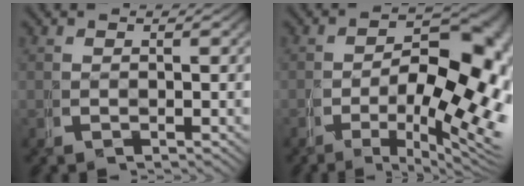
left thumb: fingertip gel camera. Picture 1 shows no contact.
{"total": 12.9, "force": [-3.1, 7.0, 10.3], "torque": [-0.138, -0.050, -0.027]}